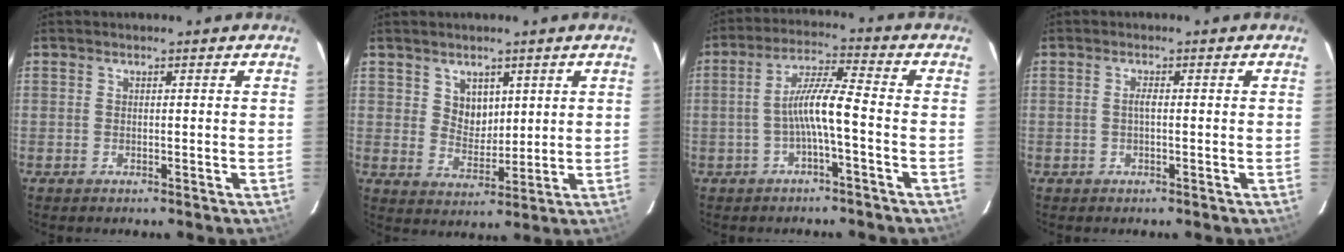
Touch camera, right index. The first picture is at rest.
{"total": 5.0, "force": [2.4, 3.9, 2.0], "torque": [-0.028, 0.002, 0.051]}
{"total": 6.6, "force": [-2.2, 0.2, 6.3], "torque": [-0.132, 0.014, -0.038]}
{"total": 1.2, "force": [-0.1, 0.2, 1.1], "torque": [-0.022, 0.004, -0.004]}